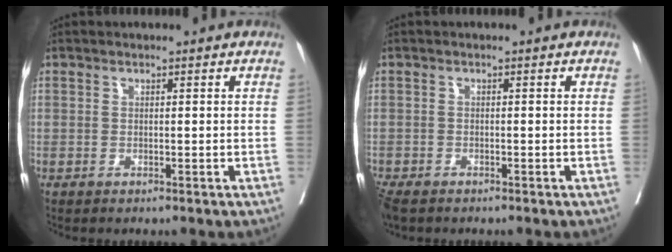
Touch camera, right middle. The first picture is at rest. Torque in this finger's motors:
{"motor_torque": [0.38, -0.37, 0.13, 0.05]}